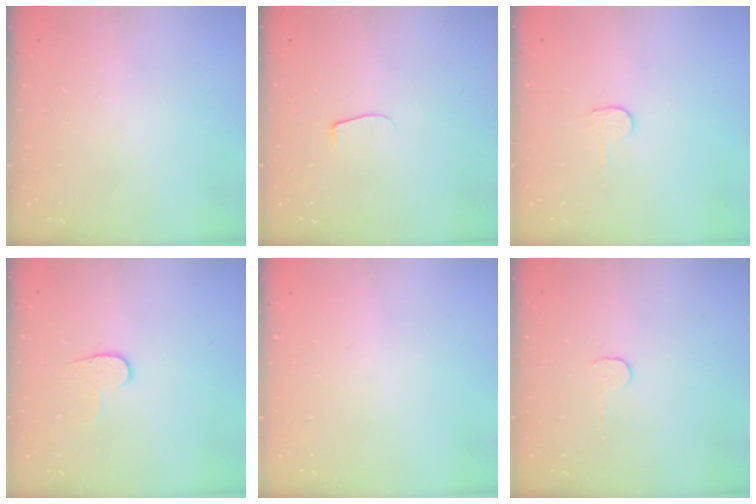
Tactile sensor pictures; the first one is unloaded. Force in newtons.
{"total": 4.3, "press": 4.3, "slide": 0.5}
{"total": 2.3, "press": 2.3, "slide": 0.2}
{"total": 6.2, "press": 6.1, "slide": 0.6}
{"total": 0.0}
{"total": 3.0, "press": 3.0, "slide": 0.3}